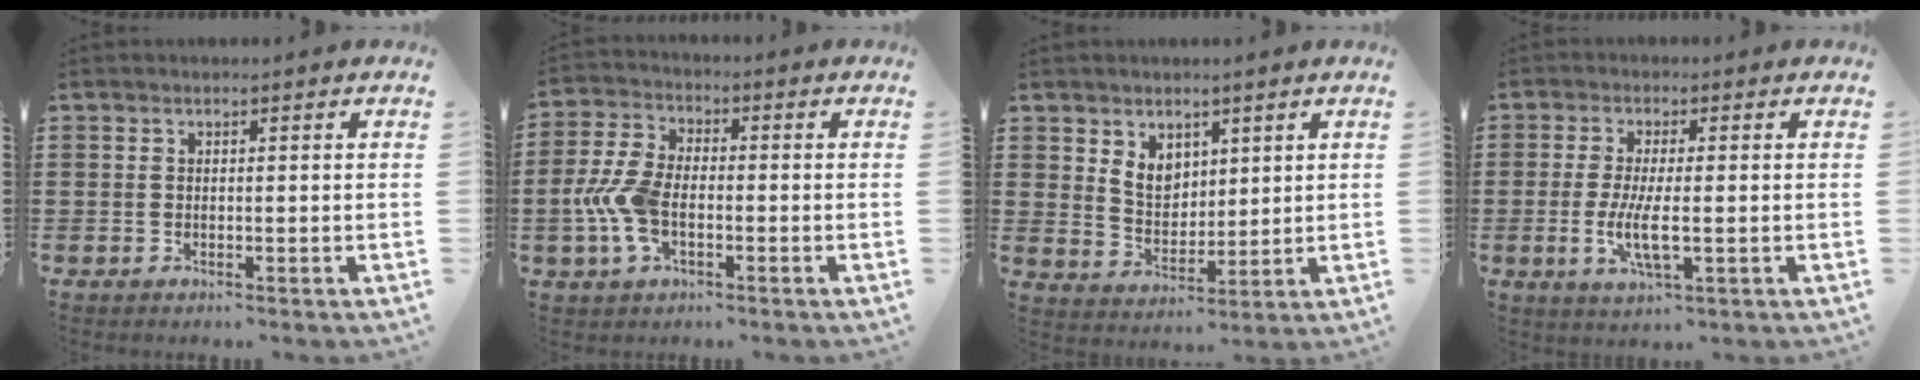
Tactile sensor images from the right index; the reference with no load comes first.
{"total": 7.5, "force": [-1.8, 4.2, 6.0], "torque": [-0.152, -0.004, -0.042]}
{"total": 5.2, "force": [2.6, 3.9, 2.3], "torque": [-0.052, 0.008, 0.046]}
{"total": 5.9, "force": [-1.1, 1.6, 5.6], "torque": [-0.117, -0.008, -0.023]}